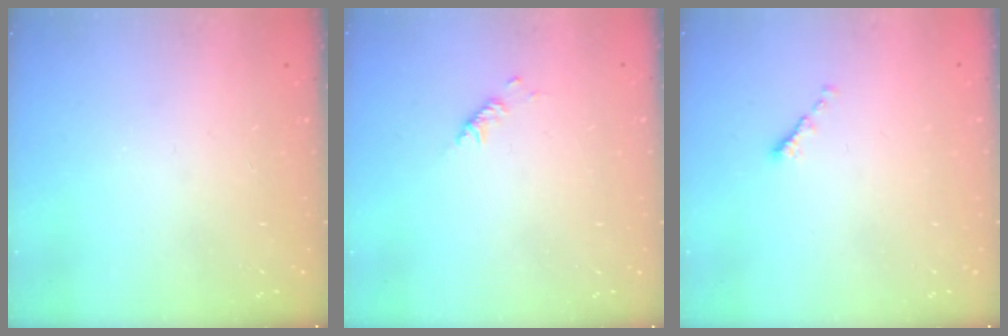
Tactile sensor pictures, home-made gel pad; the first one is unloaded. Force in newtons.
{"total": 2.9, "press": 2.9, "slide": 0.6}
{"total": 0.6, "press": 0.5, "slide": 0.3}